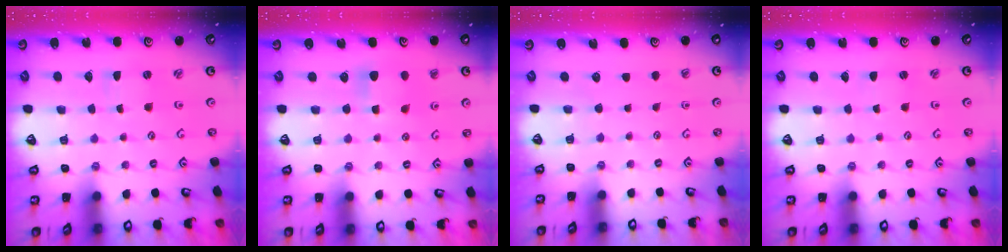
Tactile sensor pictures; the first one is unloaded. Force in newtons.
{"total": 6.2, "press": 6.1, "slide": 0.7}
{"total": 0.0}
{"total": 1.0, "press": 1.0, "slide": 0.2}